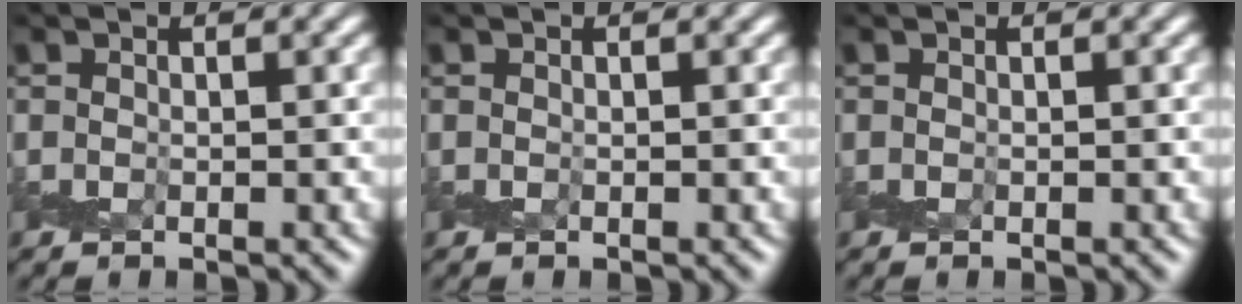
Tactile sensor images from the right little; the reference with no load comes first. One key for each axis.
{"total": 0.0}
{"total": 0.0}